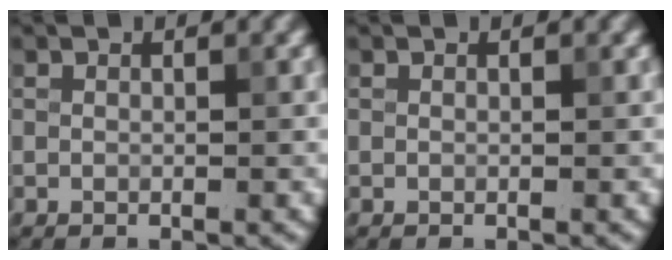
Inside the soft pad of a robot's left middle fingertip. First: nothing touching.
{"total": 0.0}